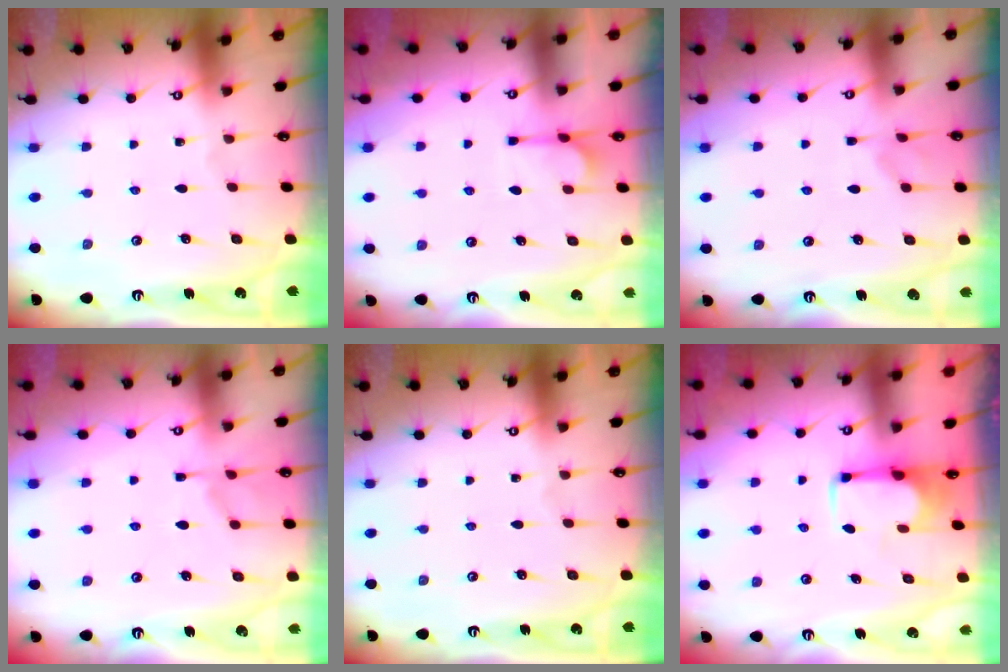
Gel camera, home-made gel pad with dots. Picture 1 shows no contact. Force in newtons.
{"total": 2.2, "press": 1.8, "slide": 1.2}
{"total": 1.7, "press": 1.5, "slide": 0.7}
{"total": 1.7, "press": 0.7, "slide": 1.5}
{"total": 0.0}
{"total": 1.7, "press": 1.5, "slide": 0.9}